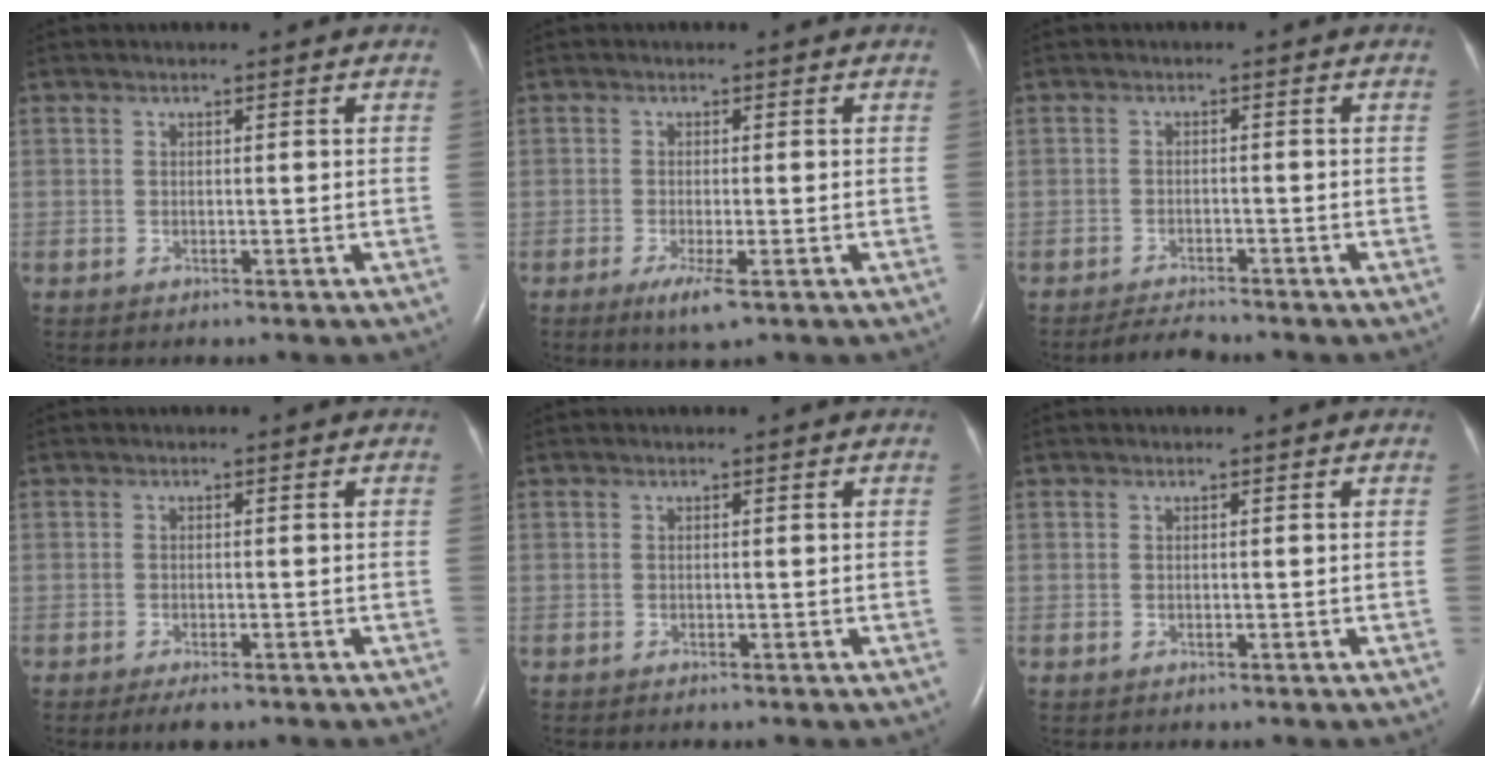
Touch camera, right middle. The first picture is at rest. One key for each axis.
{"total": 3.3, "fx": -1.7, "fy": 0.3, "fz": 2.9, "tx": -0.054, "ty": -0.010, "tz": -0.029}
{"total": 2.5, "fx": -2.5, "fy": -0.1, "fz": 0.4, "tx": -0.017, "ty": -0.014, "tz": -0.042}
{"total": 2.2, "fx": -1.5, "fy": 0.6, "fz": 1.5, "tx": -0.027, "ty": -0.005, "tz": -0.022}
{"total": 0.0}
{"total": 0.0}